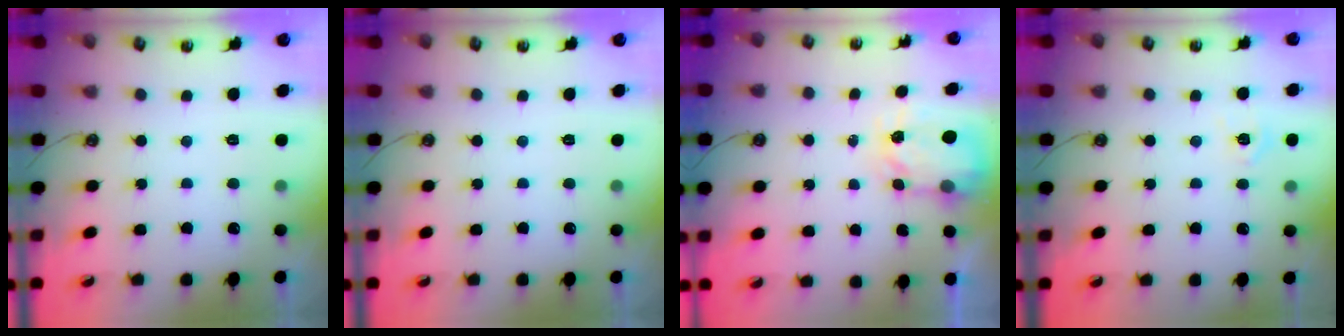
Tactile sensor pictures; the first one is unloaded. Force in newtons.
{"total": 0.0}
{"total": 3.9, "press": 3.8, "slide": 0.5}
{"total": 6.0, "press": 6.0, "slide": 0.6}